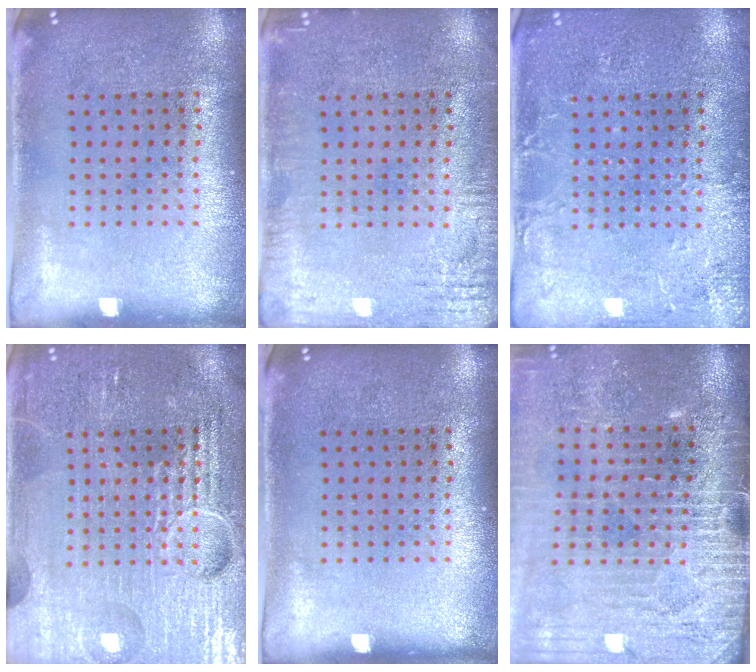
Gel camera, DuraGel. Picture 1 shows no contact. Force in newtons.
{"total": 2.7, "press": 2.7, "slide": 0.2}
{"total": 2.8, "press": 2.8, "slide": 0.4}
{"total": 7.1, "press": 7.0, "slide": 0.8}
{"total": 0.0}
{"total": 4.0, "press": 3.5, "slide": 1.9}